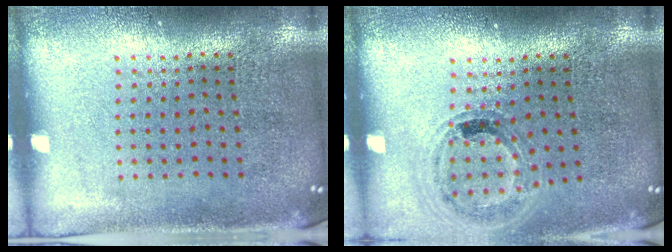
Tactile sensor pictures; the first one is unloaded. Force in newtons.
{"total": 0.9, "press": 0.9, "slide": 0.1}